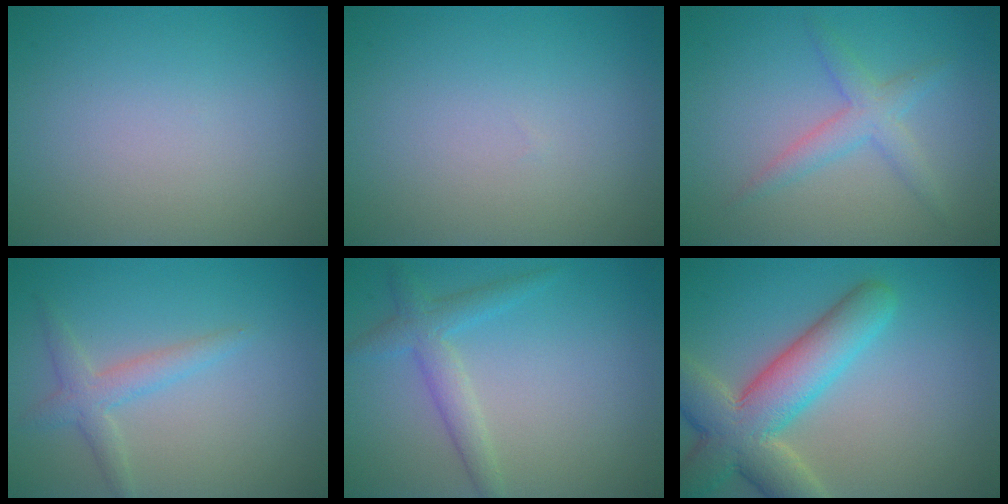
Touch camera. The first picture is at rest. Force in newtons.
{"total": 0.0}
{"total": 2.5, "press": 2.5, "slide": 0.1}
{"total": 2.4, "press": 2.4, "slide": 0.1}
{"total": 2.8, "press": 2.8, "slide": 0.2}
{"total": 8.1, "press": 8.1, "slide": 0.6}